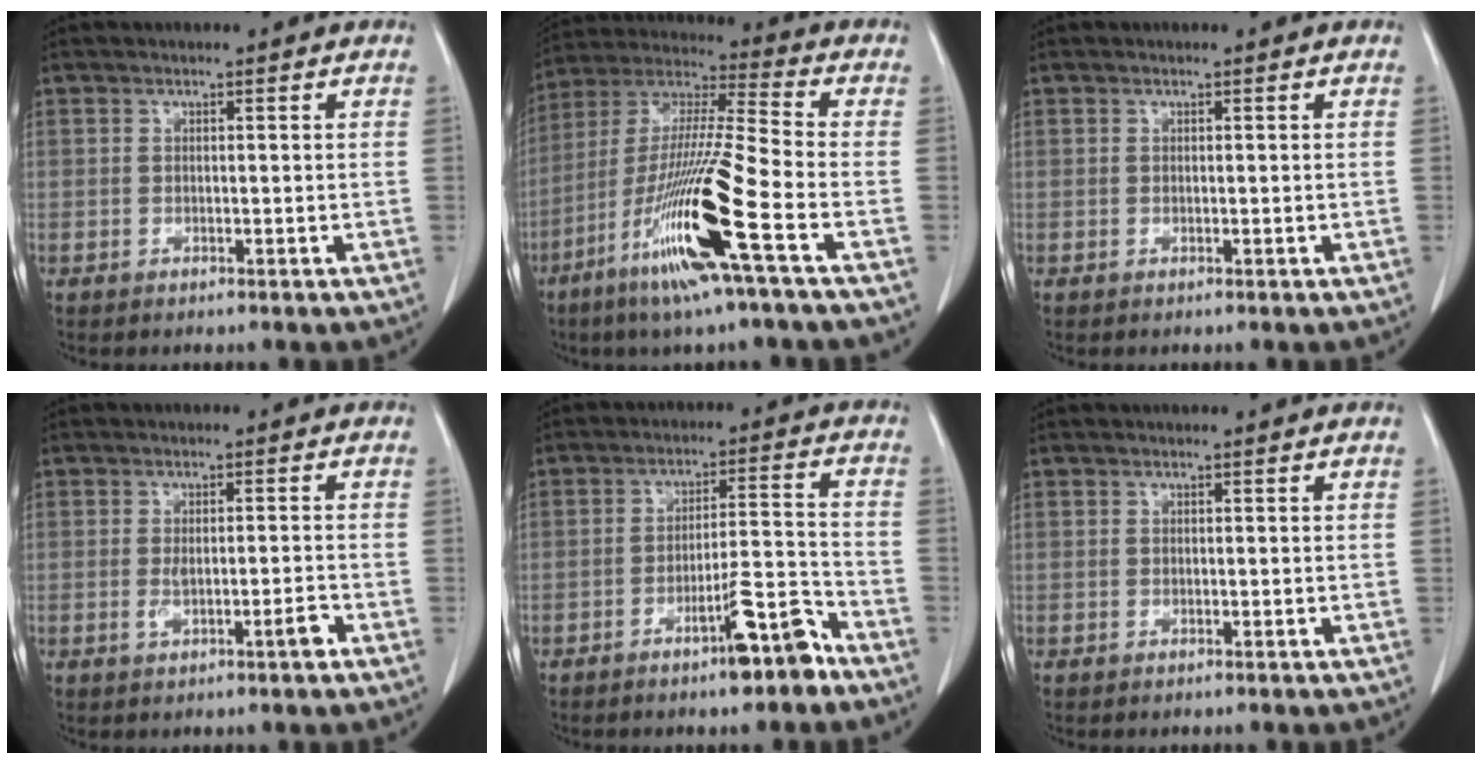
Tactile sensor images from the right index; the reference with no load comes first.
{"total": 17.7, "force": [-7.8, -0.8, 15.9], "torque": [-0.335, -0.032, -0.155]}
{"total": 0.0}
{"total": 3.4, "force": [-1.3, 0.6, 3.1], "torque": [-0.055, 0.001, -0.019]}
{"total": 8.1, "force": [-5.4, 0.9, 6.0], "torque": [-0.090, 0.014, -0.083]}
{"total": 0.0}